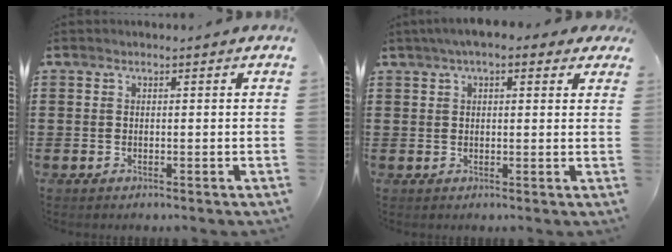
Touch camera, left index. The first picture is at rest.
{"total": 3.7, "force": [2.2, 1.1, 2.7], "torque": [-0.059, 0.008, 0.040]}